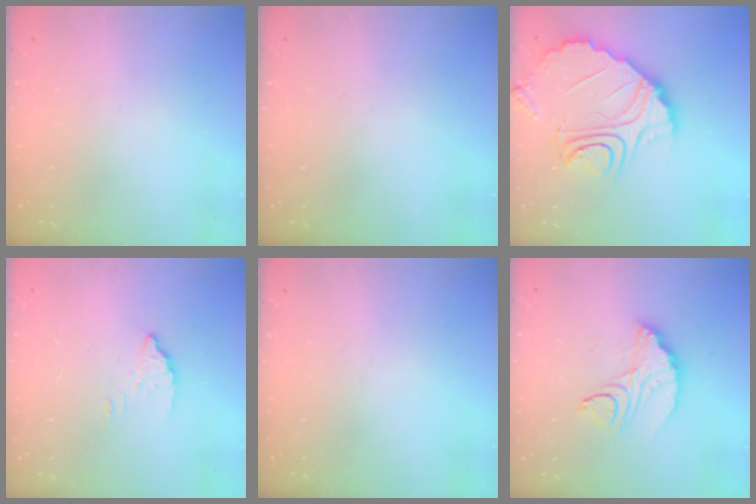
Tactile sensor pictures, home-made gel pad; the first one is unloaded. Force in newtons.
{"total": 0.0}
{"total": 13.6, "press": 13.6, "slide": 1.2}
{"total": 2.9, "press": 2.9, "slide": 0.2}
{"total": 0.0}
{"total": 9.8, "press": 9.8, "slide": 0.4}